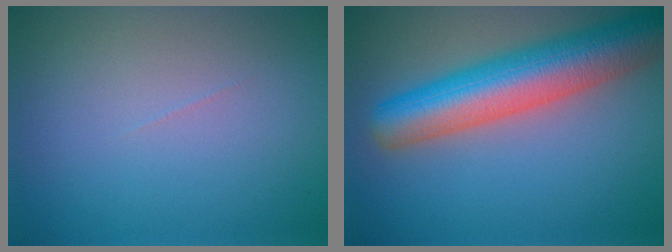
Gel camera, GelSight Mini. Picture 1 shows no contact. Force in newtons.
{"total": 9.6, "press": 9.6, "slide": 0.3}